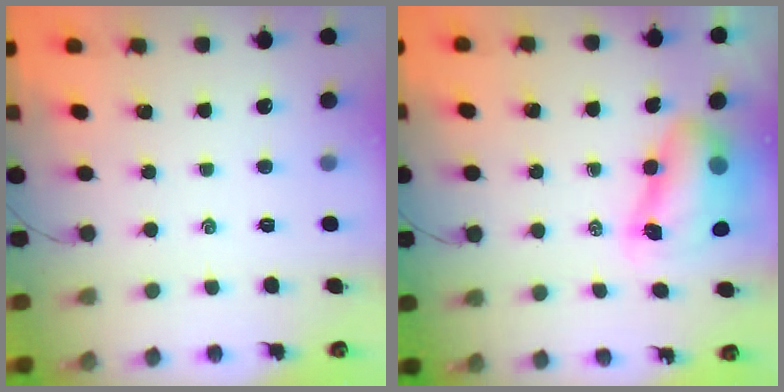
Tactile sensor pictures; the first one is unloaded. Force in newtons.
{"total": 8.9, "press": 8.6, "slide": 2.2}